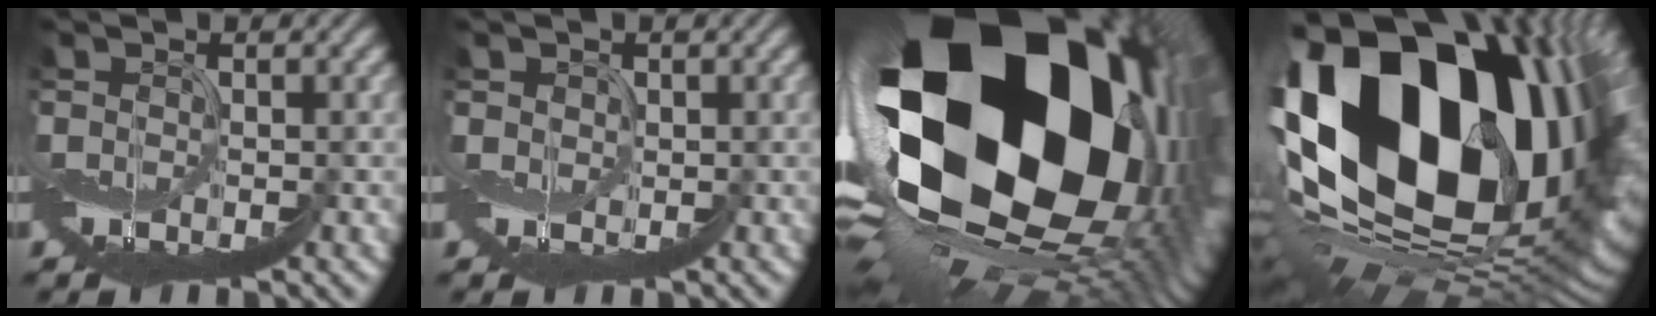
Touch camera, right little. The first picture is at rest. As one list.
[{"total": 1.6, "force": [1.5, 0.6, -0.2], "torque": [-0.004, -0.003, 0.025]}, {"total": 17.1, "force": [3.4, 11.3, 12.4], "torque": [-0.192, -0.065, 0.058]}, {"total": 16.6, "force": [5.7, 9.3, 12.5], "torque": [-0.222, -0.024, 0.114]}]